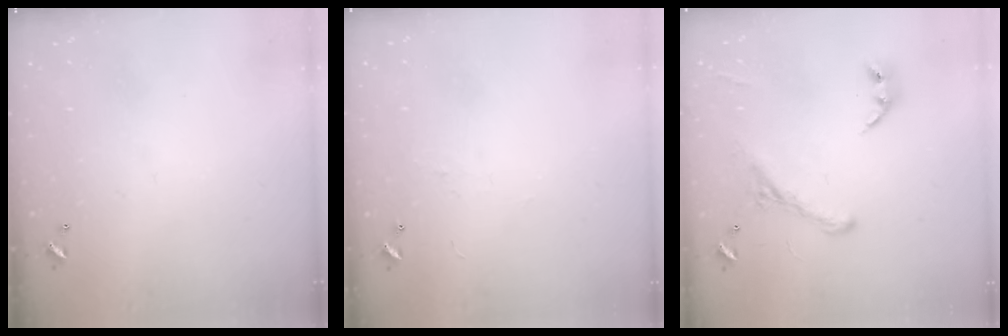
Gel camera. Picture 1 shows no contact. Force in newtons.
{"total": 2.3, "press": 2.3, "slide": 0.3}
{"total": 2.9, "press": 2.6, "slide": 1.2}